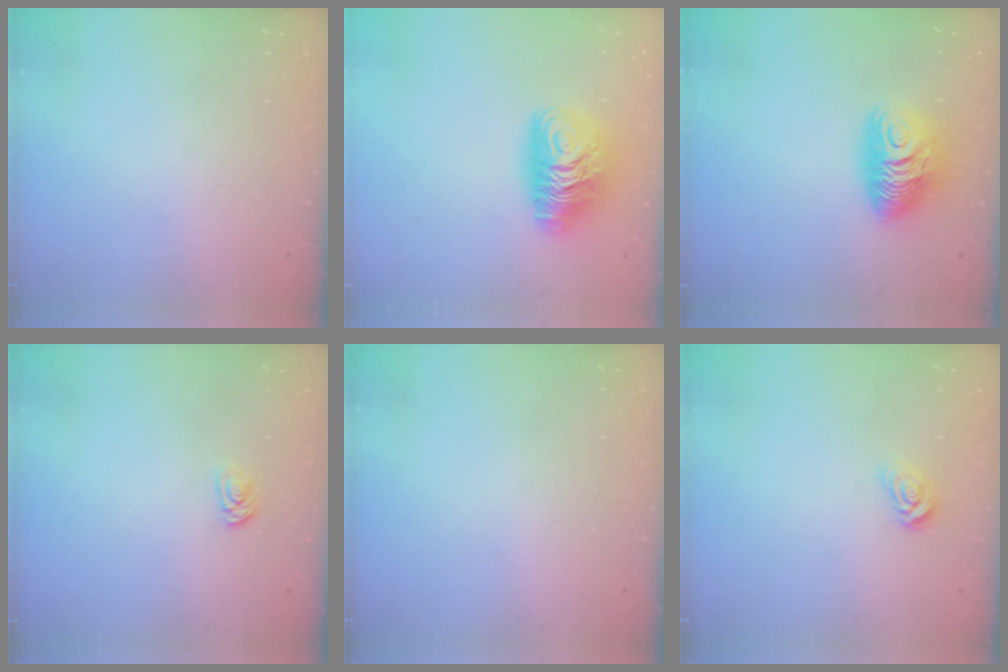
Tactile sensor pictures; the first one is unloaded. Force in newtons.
{"total": 11.8, "press": 11.7, "slide": 1.1}
{"total": 12.0, "press": 11.9, "slide": 1.1}
{"total": 2.0, "press": 2.0, "slide": 0.3}
{"total": 0.0}
{"total": 6.2, "press": 6.2, "slide": 0.5}